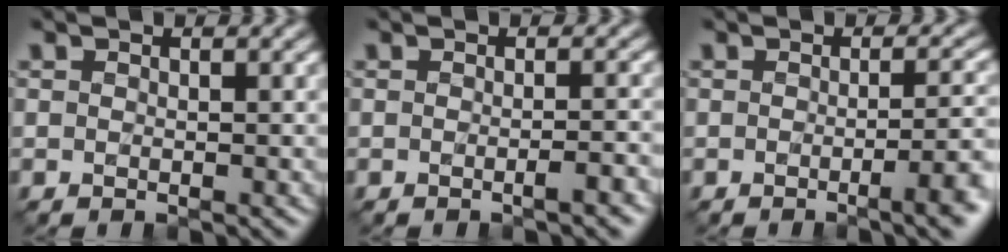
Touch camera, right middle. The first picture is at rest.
{"total": 1.7, "force": [-0.8, 0.3, 1.5], "torque": [-0.014, 0.005, -0.014]}
{"total": 4.1, "force": [-1.4, 1.0, 3.7], "torque": [-0.040, 0.000, -0.022]}